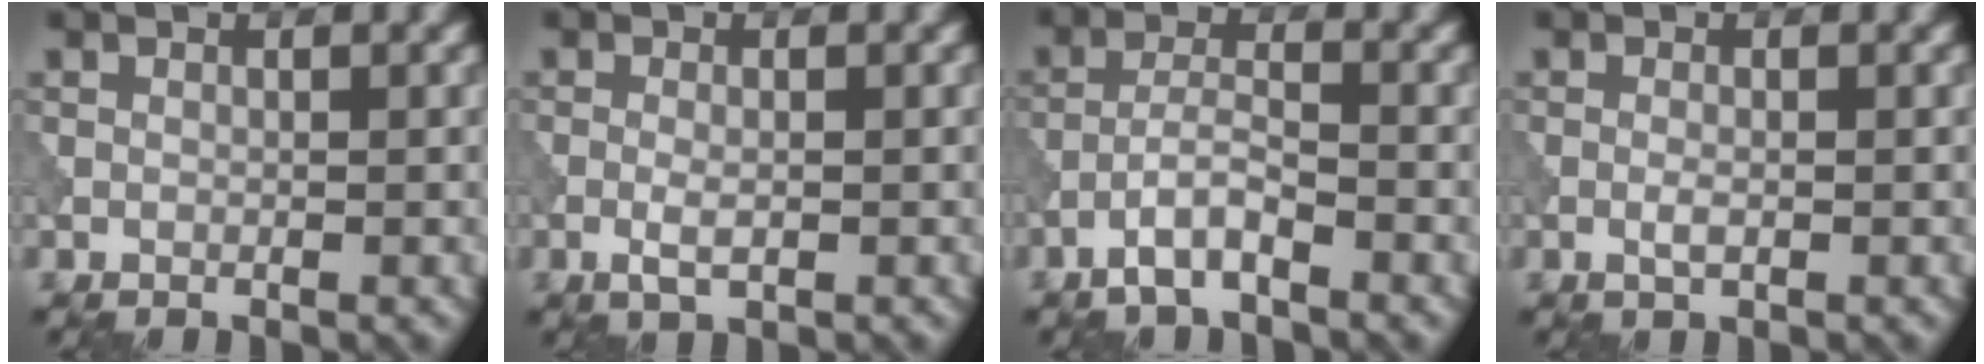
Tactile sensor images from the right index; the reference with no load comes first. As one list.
[{"total": 1.8, "force": [-0.5, 0.7, 1.5], "torque": [-0.034, -0.004, -0.013]}, {"total": 3.1, "force": [-2.0, 0.7, 2.3], "torque": [-0.047, 0.010, -0.046]}, {"total": 1.0, "force": [-0.3, 0.3, 0.9], "torque": [-0.021, -0.002, -0.007]}]